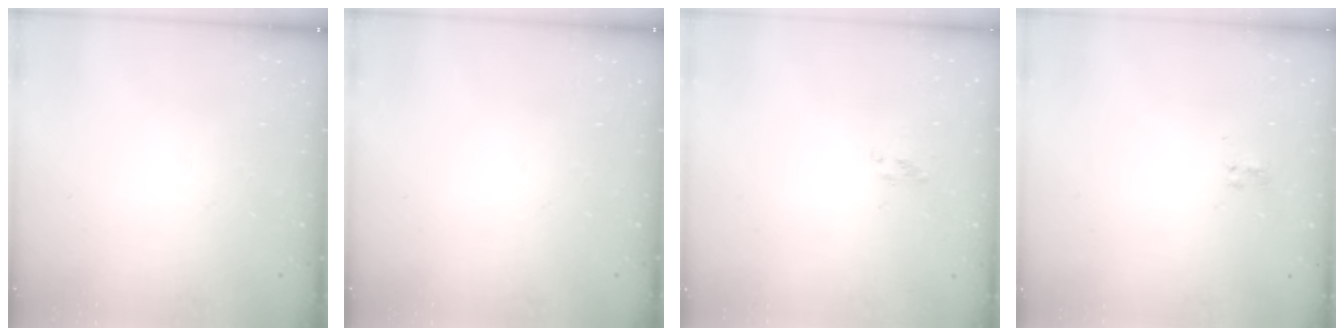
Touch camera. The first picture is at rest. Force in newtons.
{"total": 0.0}
{"total": 1.7, "press": 1.5, "slide": 0.9}
{"total": 1.5, "press": 1.3, "slide": 0.9}